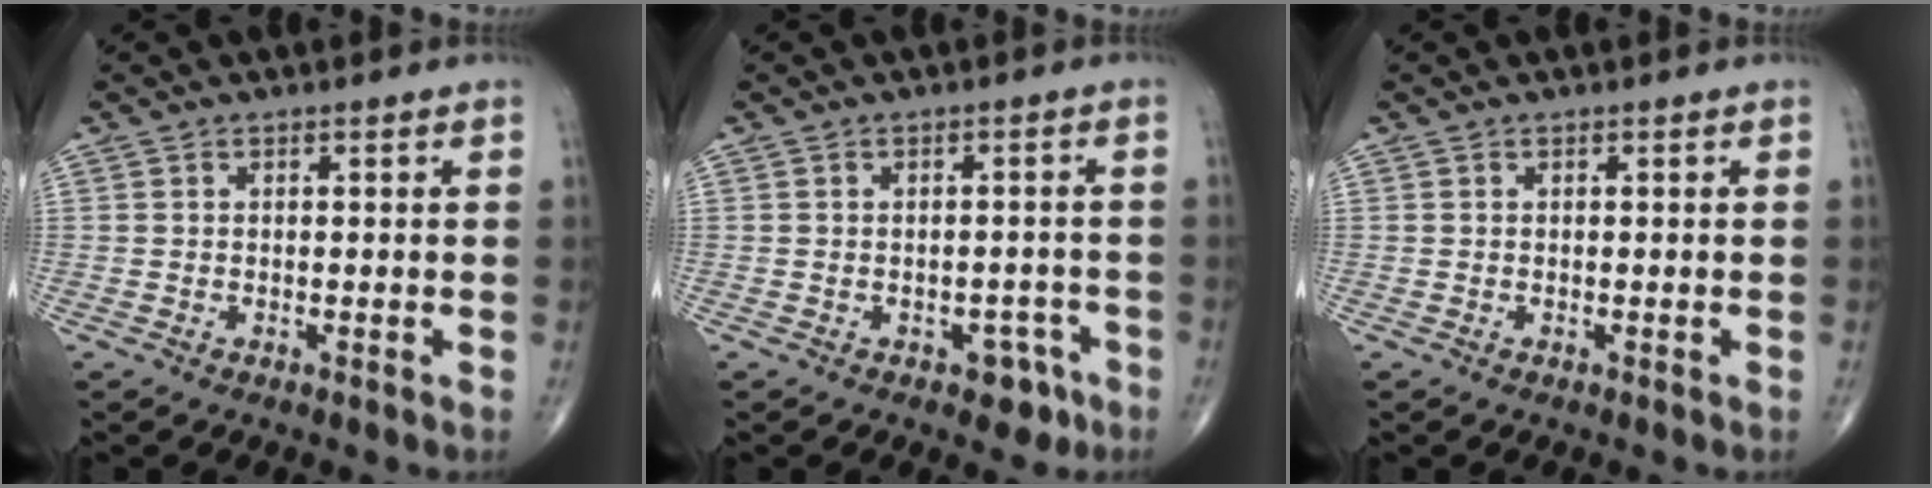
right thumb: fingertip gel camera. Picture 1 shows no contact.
{"total": 4.1, "force": [-2.3, 2.6, 2.1], "torque": [-0.007, 0.018, -0.026]}
{"total": 0.0}